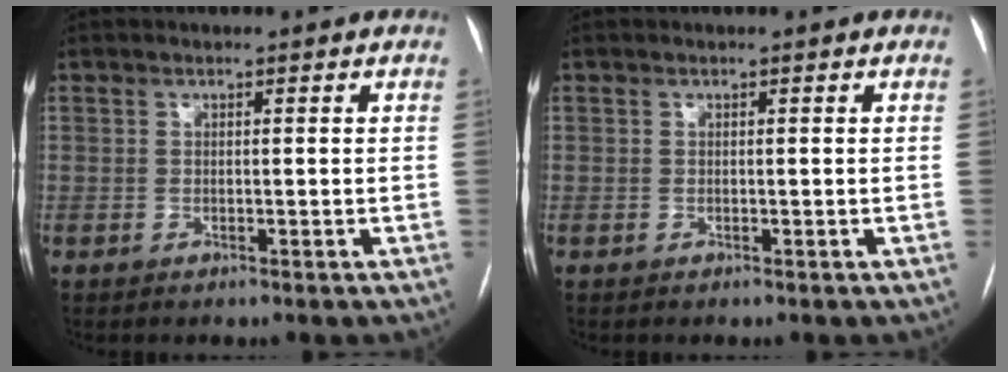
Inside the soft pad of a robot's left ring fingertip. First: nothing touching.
{"total": 0.0}